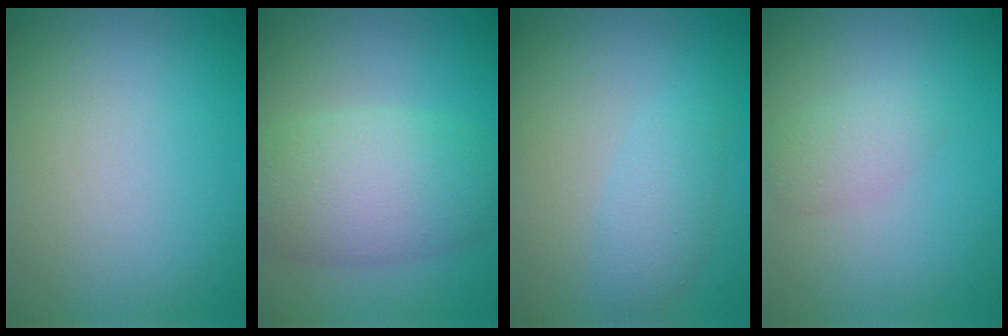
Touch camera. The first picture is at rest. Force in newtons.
{"total": 7.0, "press": 7.0, "slide": 0.2}
{"total": 2.4, "press": 2.4, "slide": 0.1}
{"total": 1.8, "press": 1.8, "slide": 0.1}